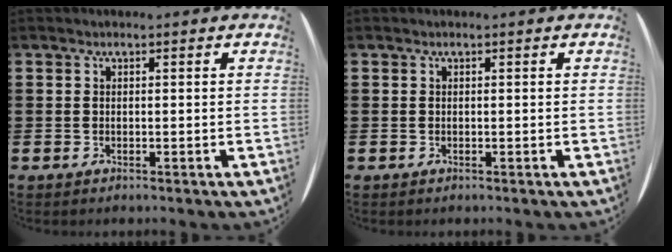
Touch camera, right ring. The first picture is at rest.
{"total": 0.0}